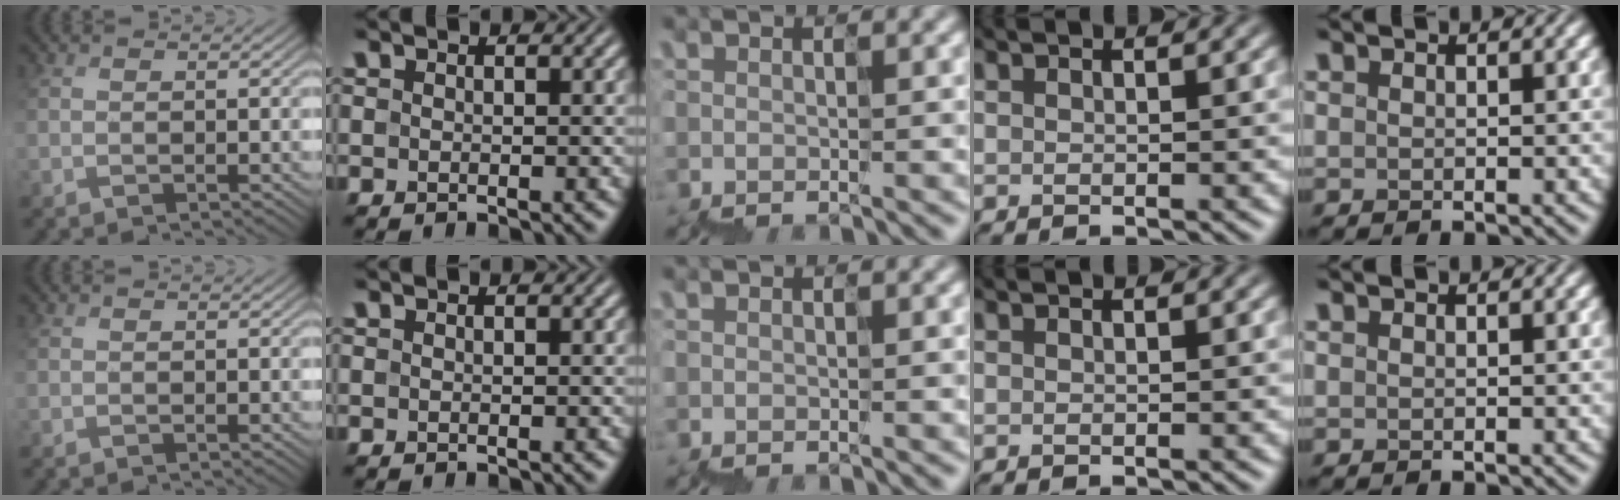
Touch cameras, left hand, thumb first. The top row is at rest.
{}